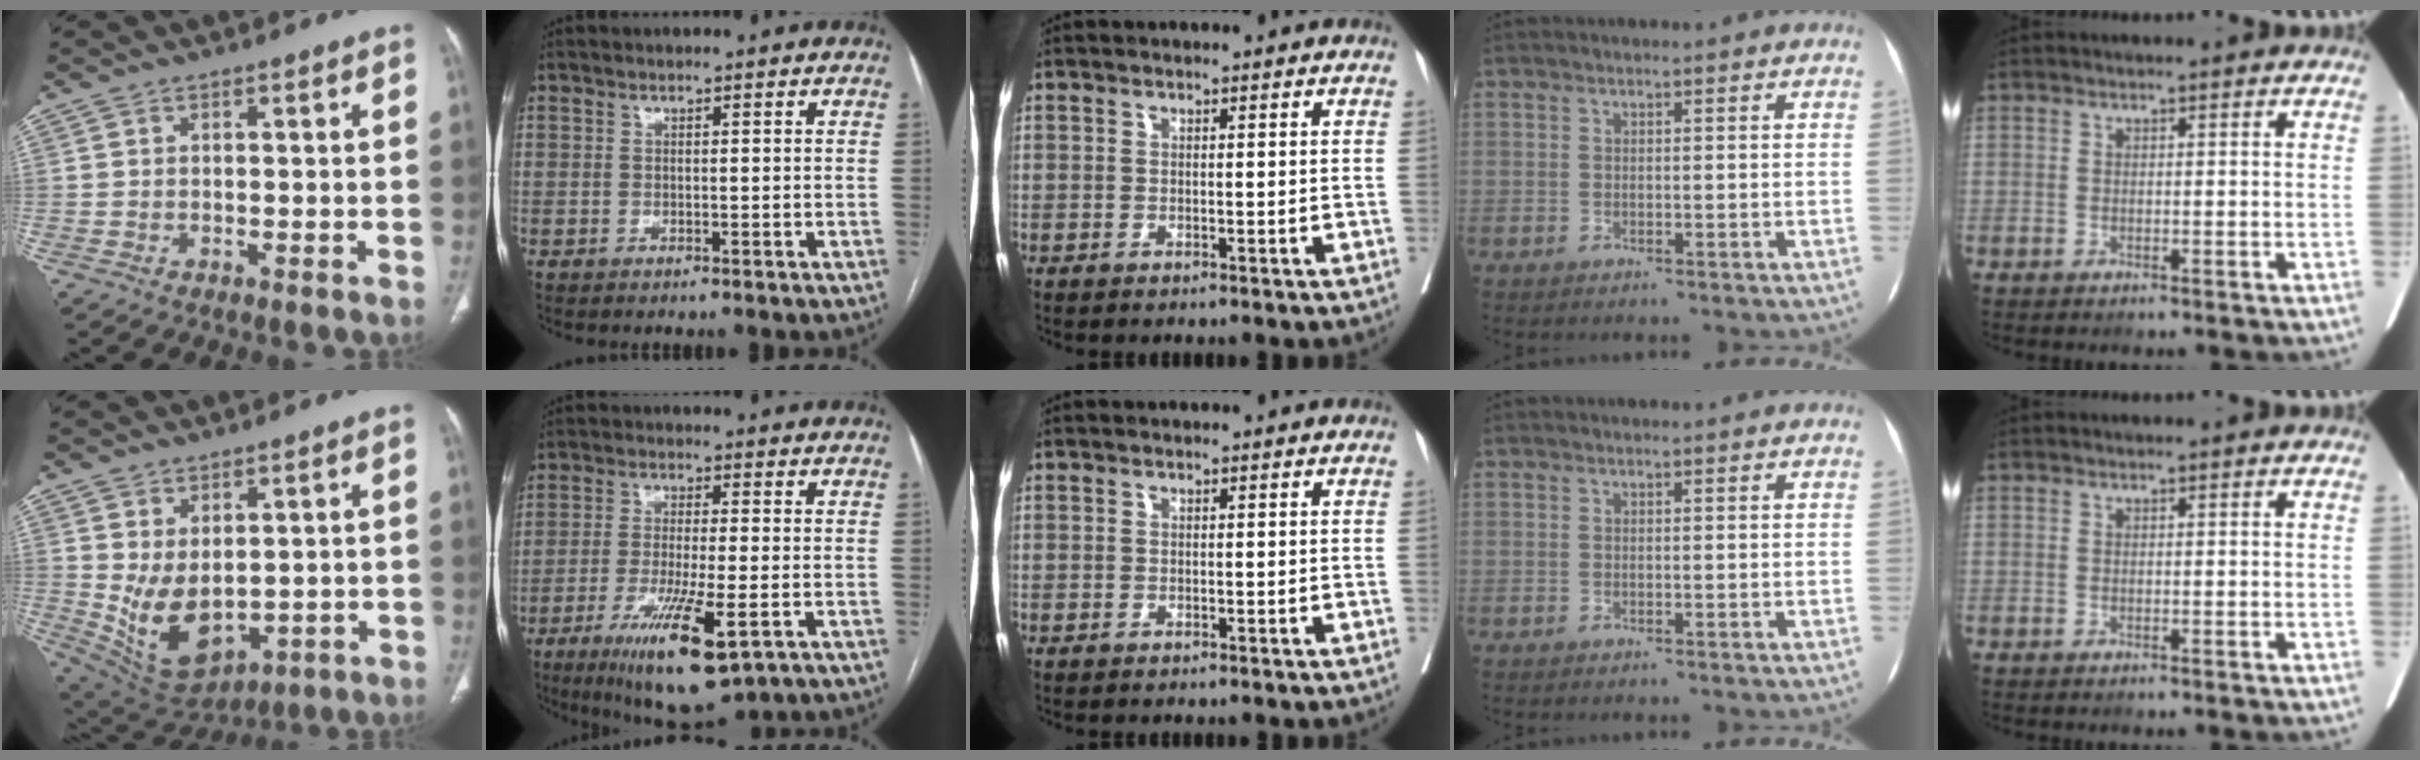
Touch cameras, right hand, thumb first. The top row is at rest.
{"thumb": {"total": 11.4, "force": [0.2, 7.2, 8.9], "torque": [-0.141, -0.015, 0.041]}, "index": {"total": 12.9, "force": [-6.0, 2.0, 11.2], "torque": [-0.197, -0.035, -0.094]}}